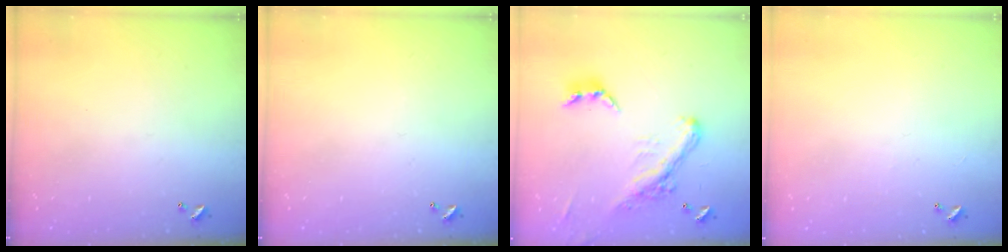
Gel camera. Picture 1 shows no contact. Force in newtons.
{"total": 0.0}
{"total": 5.9, "press": 5.8, "slide": 1.4}
{"total": 0.6, "press": 0.2, "slide": 0.6}